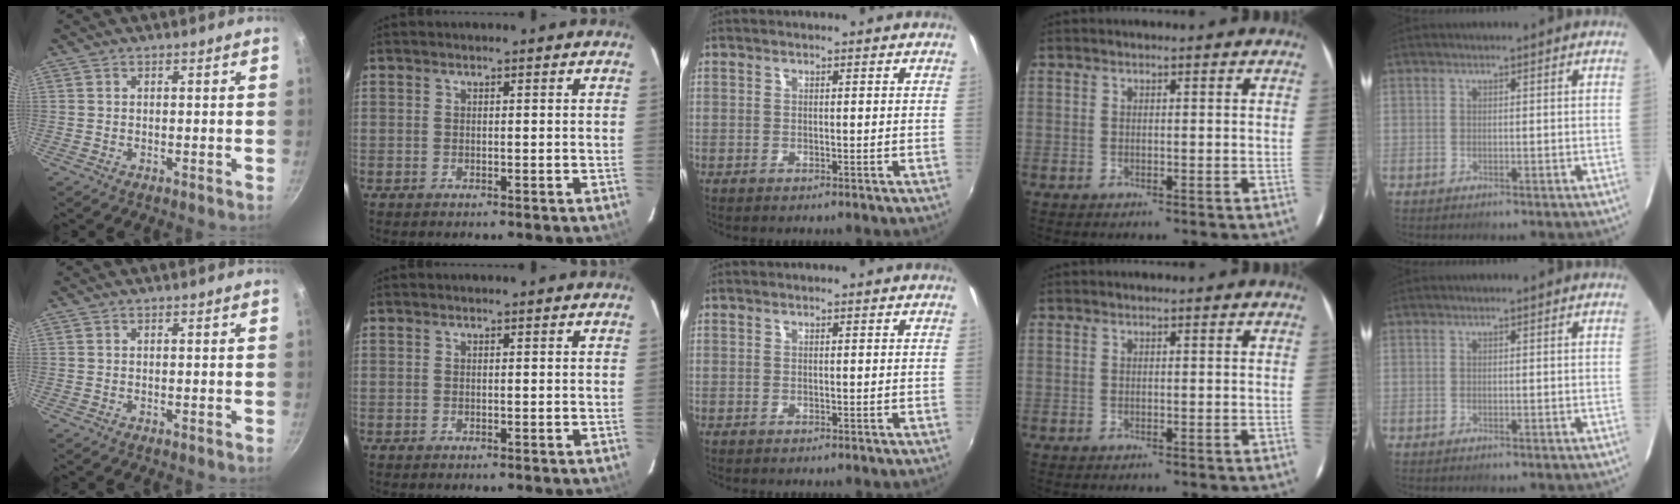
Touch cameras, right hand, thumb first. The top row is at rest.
{}